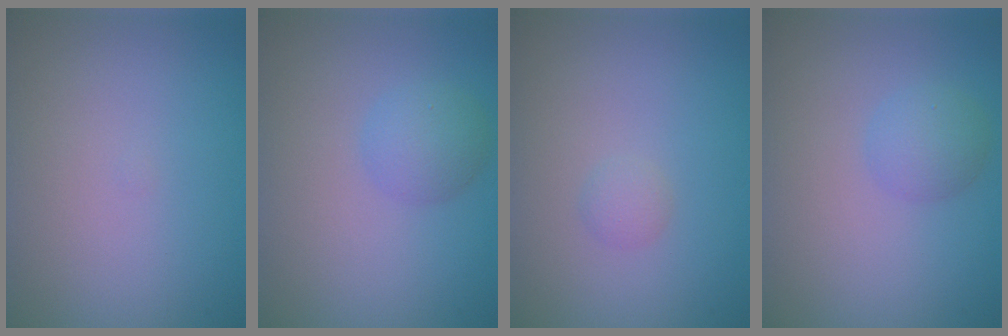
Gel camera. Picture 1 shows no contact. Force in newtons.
{"total": 2.4, "press": 2.4, "slide": 0.1}
{"total": 0.9, "press": 0.9, "slide": 0.0}
{"total": 2.1, "press": 2.1, "slide": 0.1}